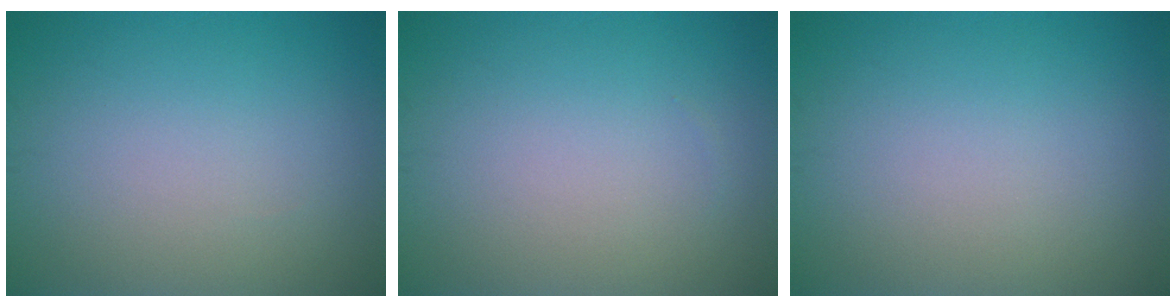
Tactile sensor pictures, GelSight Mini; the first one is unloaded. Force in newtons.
{"total": 0.0}
{"total": 0.0}